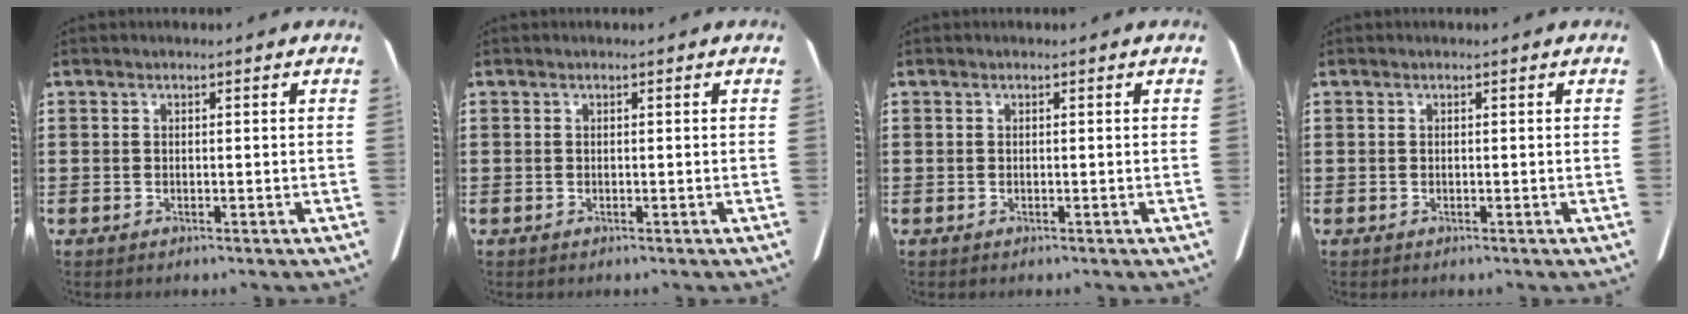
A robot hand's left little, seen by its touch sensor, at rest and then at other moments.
{"total": 0.0}
{"total": 0.0}
{"total": 0.0}